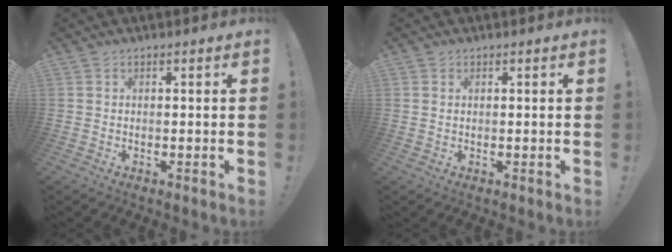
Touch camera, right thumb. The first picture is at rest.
{"total": 0.6, "force": [0.4, 0.4, 0.2], "torque": [-0.005, 0.001, 0.007]}